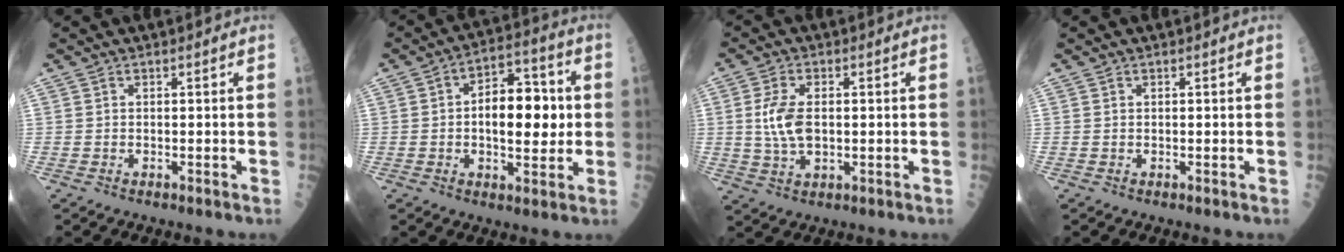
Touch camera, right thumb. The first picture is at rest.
{"total": 13.1, "force": [0.4, 7.0, 11.1], "torque": [-0.132, 0.019, 0.003]}
{"total": 7.4, "force": [0.4, 4.0, 6.2], "torque": [-0.127, -0.002, 0.011]}
{"total": 0.0}